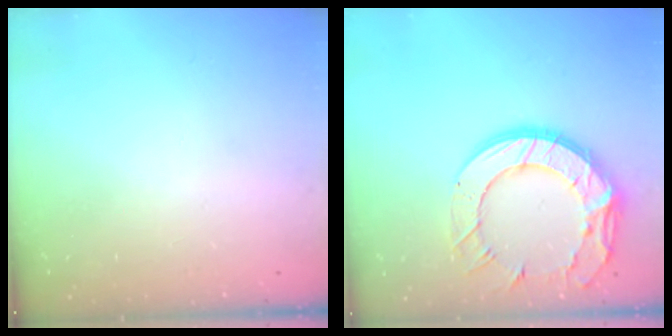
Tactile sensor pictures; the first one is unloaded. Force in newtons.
{"total": 17.6, "press": 17.5, "slide": 1.2}